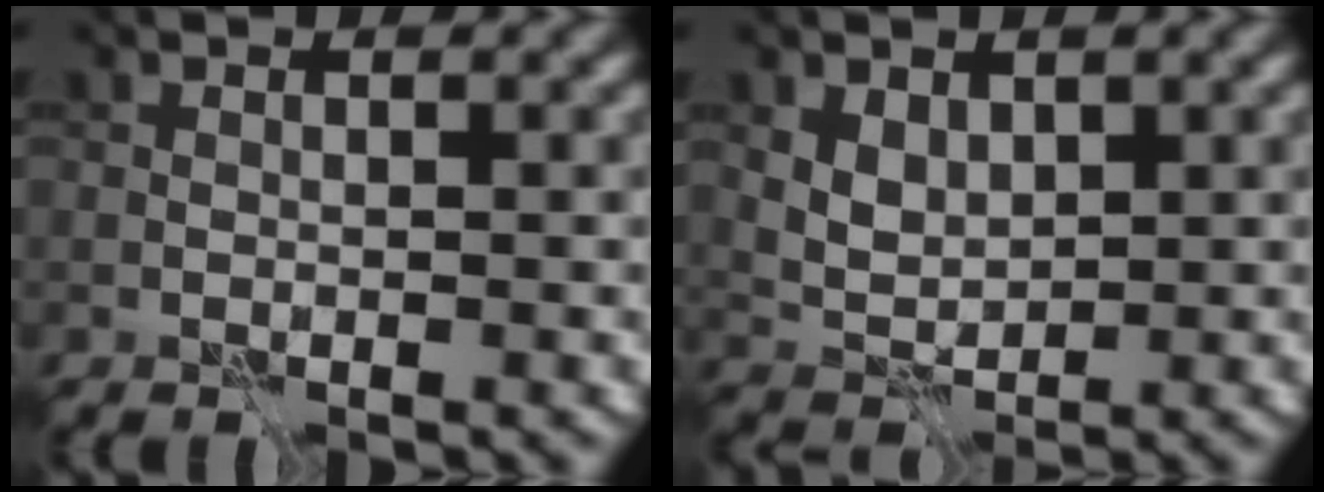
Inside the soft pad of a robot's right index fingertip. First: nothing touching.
{"total": 2.8, "force": [1.1, 1.9, 1.7], "torque": [-0.036, -0.006, 0.025]}